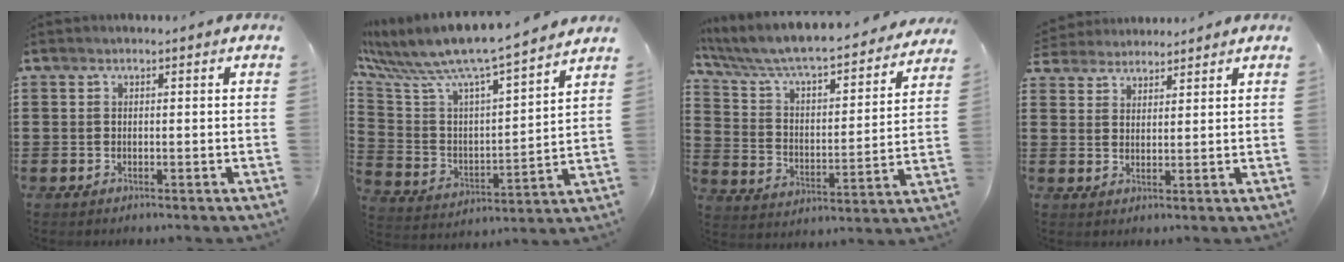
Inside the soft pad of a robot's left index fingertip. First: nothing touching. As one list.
[{"total": 8.1, "force": [7.4, 0.2, 3.3], "torque": [-0.102, -0.065, 0.118]}, {"total": 6.3, "force": [5.7, 0.5, 2.7], "torque": [-0.080, -0.054, 0.089]}, {"total": 3.1, "force": [2.9, 0.8, -0.4], "torque": [-0.004, -0.004, 0.055]}]